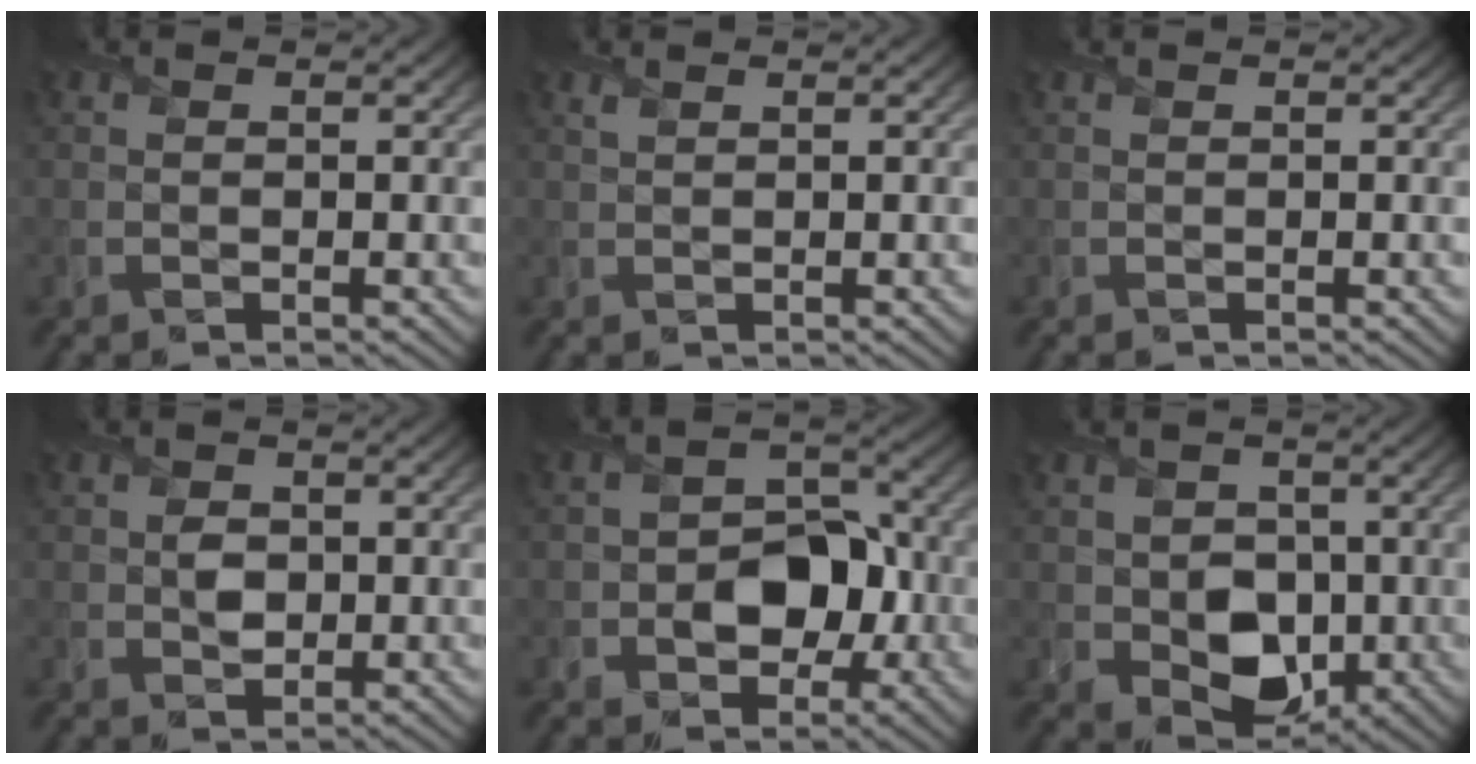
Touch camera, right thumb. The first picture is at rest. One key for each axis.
{"total": 0.5, "fx": 0.5, "fy": 0.1, "fz": 0.2, "tx": -0.006, "ty": 0.000, "tz": 0.012}
{"total": 0.0}
{"total": 2.3, "fx": 0.1, "fy": 1.9, "fz": 1.2, "tx": -0.025, "ty": -0.003, "tz": 0.000}
{"total": 7.3, "fx": -1.8, "fy": 5.4, "fz": 4.6, "tx": -0.053, "ty": 0.001, "tz": -0.043}
{"total": 7.2, "fx": -0.9, "fy": 5.8, "fz": 4.2, "tx": -0.079, "ty": -0.020, "tz": -0.015}